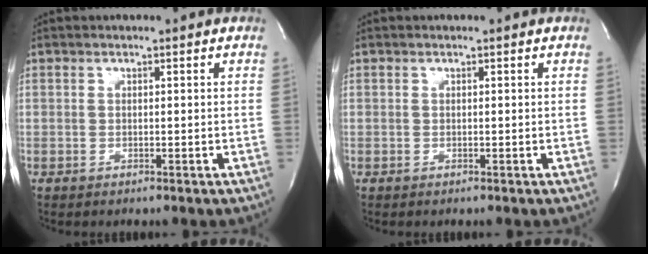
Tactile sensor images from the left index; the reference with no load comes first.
{"total": 0.0}